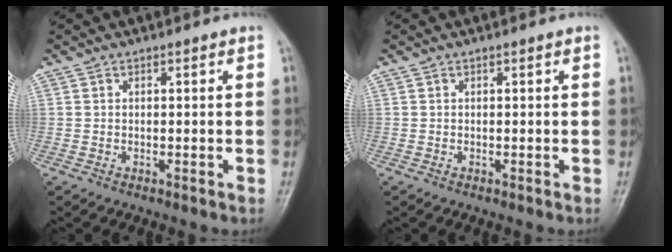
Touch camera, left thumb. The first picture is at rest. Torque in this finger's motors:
{"motor_torque": [0.02, 0.02, -0.03, -0.07, 0.00]}